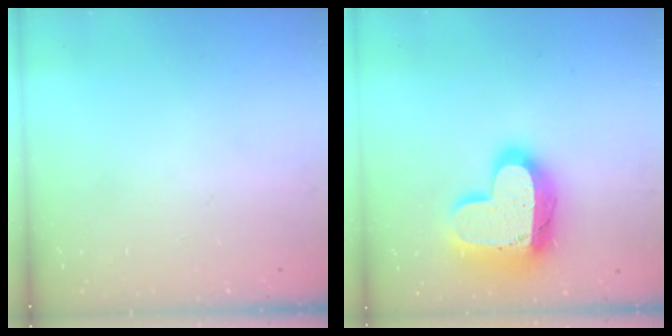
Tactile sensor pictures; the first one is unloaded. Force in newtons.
{"total": 20.0, "press": 20.0, "slide": 1.6}